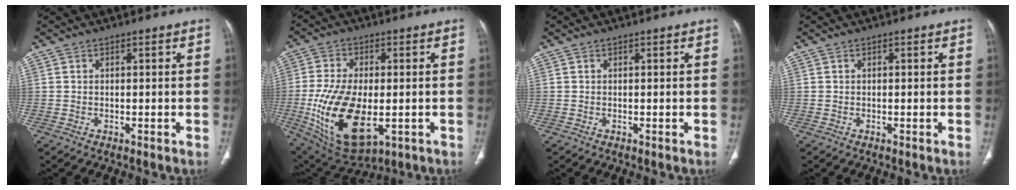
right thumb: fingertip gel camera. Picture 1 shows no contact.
{"total": 18.3, "force": [-3.5, 9.6, 15.1], "torque": [-0.293, -0.012, -0.040]}
{"total": 0.0}
{"total": 0.0}